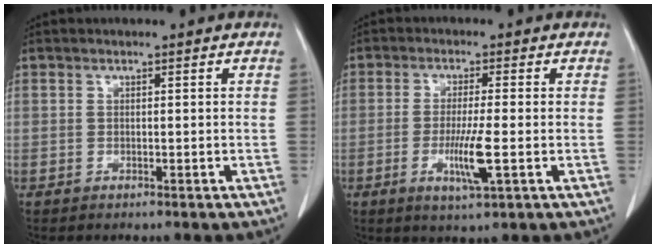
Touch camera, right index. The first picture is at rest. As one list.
[{"total": 6.2, "force": [-1.6, 0.0, 5.9], "torque": [-0.116, -0.016, -0.029]}]